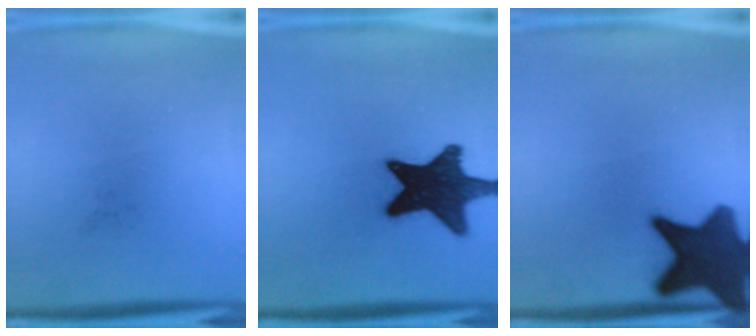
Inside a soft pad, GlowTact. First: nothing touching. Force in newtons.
{"total": 17.5}
{"total": 15.7}